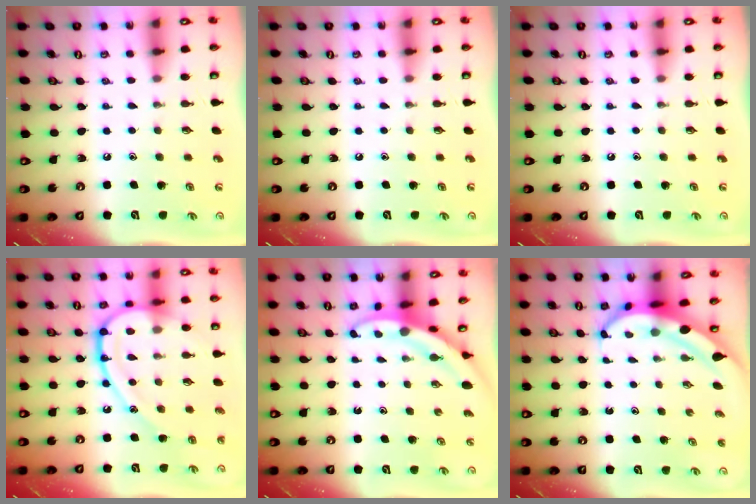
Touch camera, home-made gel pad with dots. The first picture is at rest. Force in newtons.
{"total": 0.0}
{"total": 0.0}
{"total": 18.1, "press": 18.0, "slide": 1.7}
{"total": 2.8, "press": 2.8, "slide": 0.3}
{"total": 5.3, "press": 5.1, "slide": 1.1}